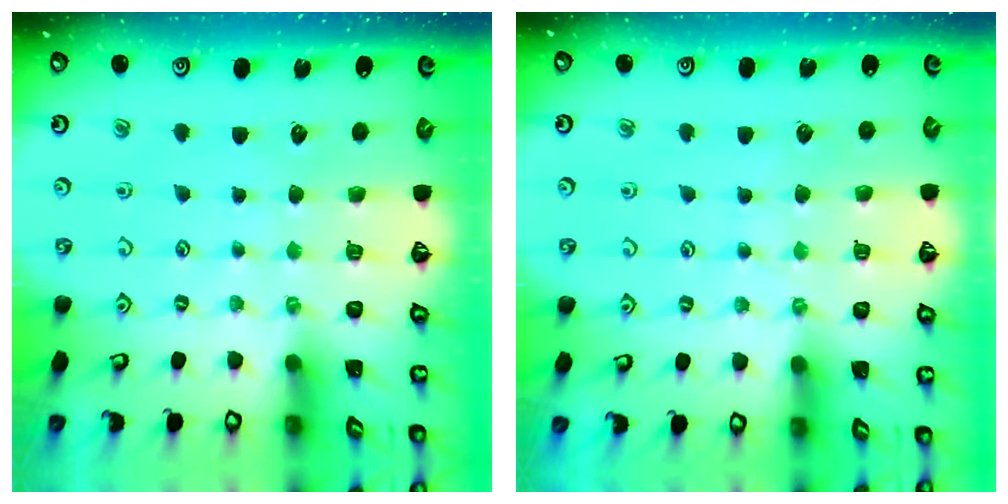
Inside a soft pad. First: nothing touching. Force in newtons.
{"total": 3.9, "press": 3.8, "slide": 0.5}